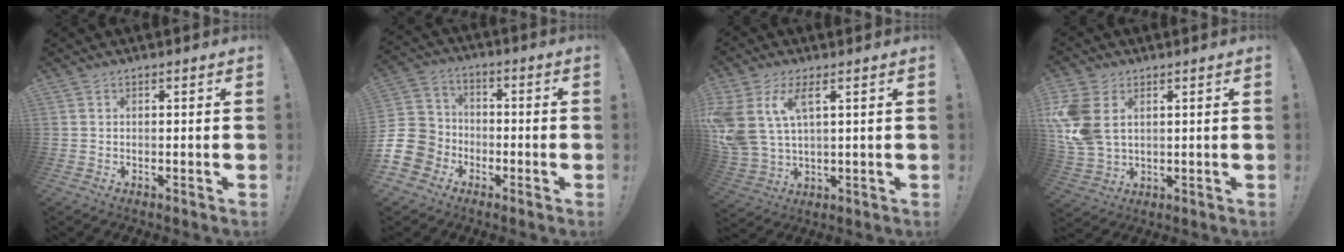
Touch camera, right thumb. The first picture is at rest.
{"total": 12.7, "force": [-5.2, 10.8, 4.4], "torque": [-0.093, 0.044, -0.091]}
{"total": 10.8, "force": [5.3, 5.4, 7.7], "torque": [-0.182, -0.019, 0.101]}
{"total": 12.7, "force": [3.6, 8.6, 8.6], "torque": [-0.187, -0.013, 0.072]}